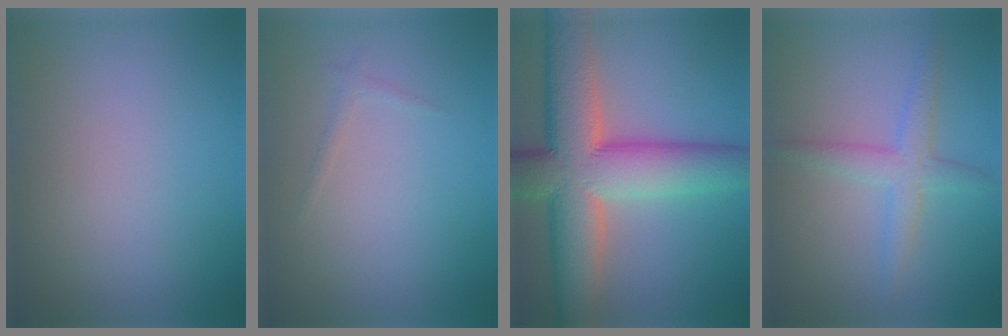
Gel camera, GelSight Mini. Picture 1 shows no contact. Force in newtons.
{"total": 0.7, "press": 0.7, "slide": 0.0}
{"total": 12.8, "press": 12.8, "slide": 0.6}
{"total": 2.9, "press": 2.9, "slide": 0.2}